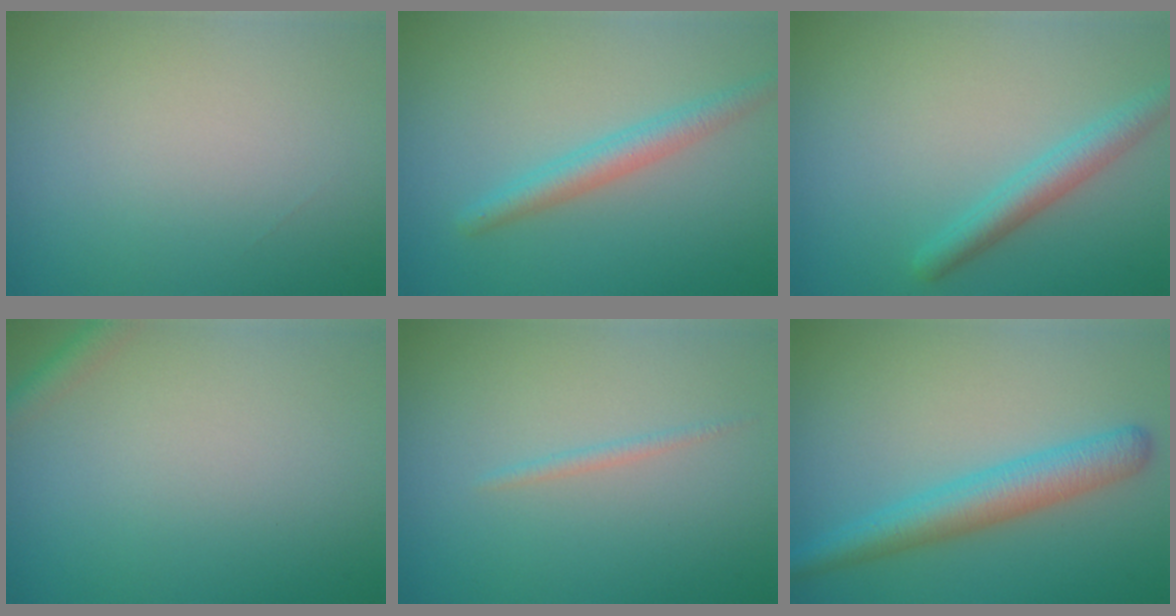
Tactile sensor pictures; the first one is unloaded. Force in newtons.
{"total": 2.7, "press": 2.7, "slide": 0.1}
{"total": 2.8, "press": 2.8, "slide": 0.2}
{"total": 1.5, "press": 1.5, "slide": 0.0}
{"total": 0.8, "press": 0.8, "slide": 0.0}
{"total": 4.6, "press": 4.6, "slide": 0.1}